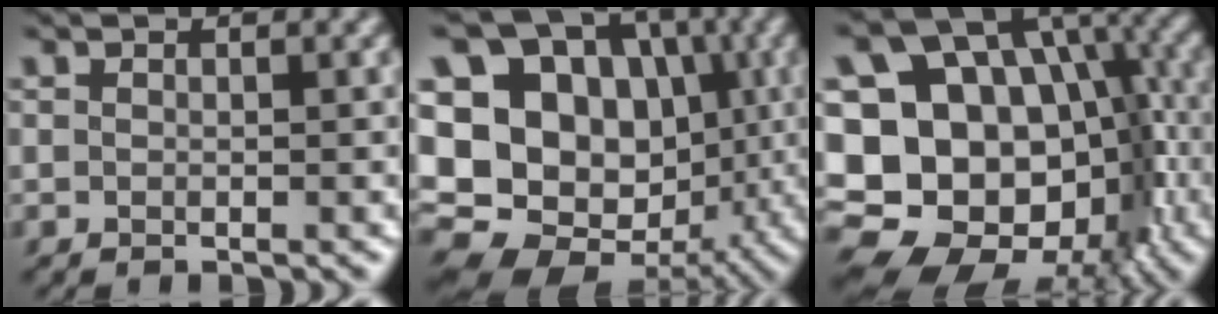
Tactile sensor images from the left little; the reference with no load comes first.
{"total": 15.6, "force": [-0.4, 12.8, 8.9], "torque": [-0.181, 0.004, -0.010]}
{"total": 20.2, "force": [-3.2, 16.4, 11.3], "torque": [-0.168, 0.027, -0.049]}